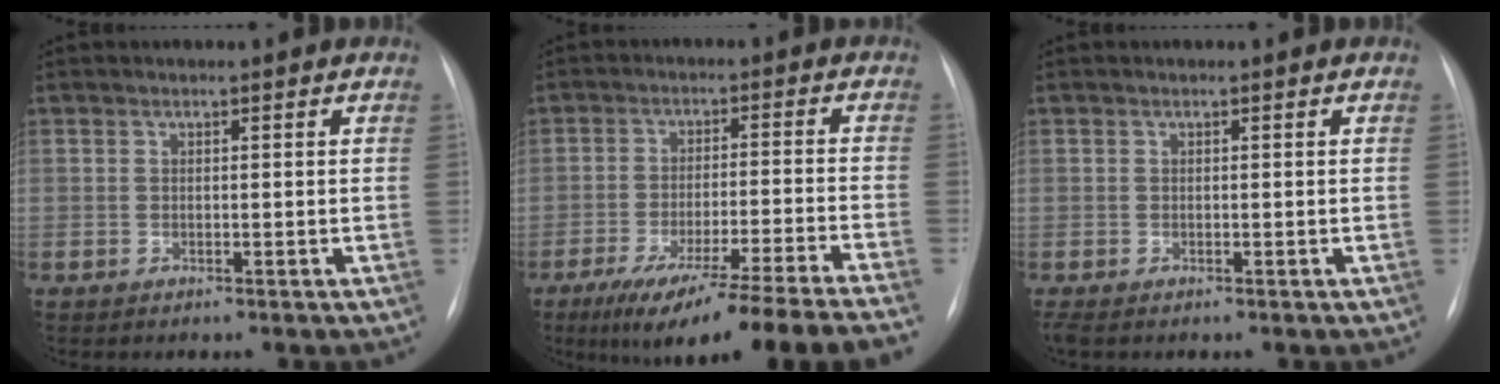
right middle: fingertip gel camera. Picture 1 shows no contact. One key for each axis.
{"total": 19.4, "fx": -15.0, "fy": -1.3, "fz": 12.1, "tx": -0.133, "ty": -0.033, "tz": -0.228}
{"total": 1.2, "fx": -0.9, "fy": 0.3, "fz": 0.6, "tx": -0.006, "ty": -0.003, "tz": -0.014}